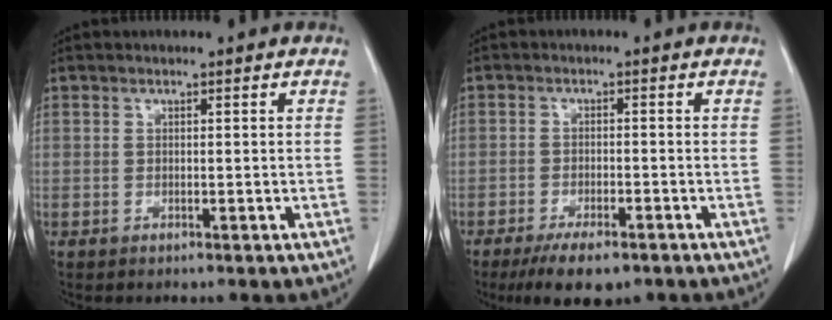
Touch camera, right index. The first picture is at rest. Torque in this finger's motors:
{"motor_torque": [-0.29, -0.57, -0.12, -0.07]}